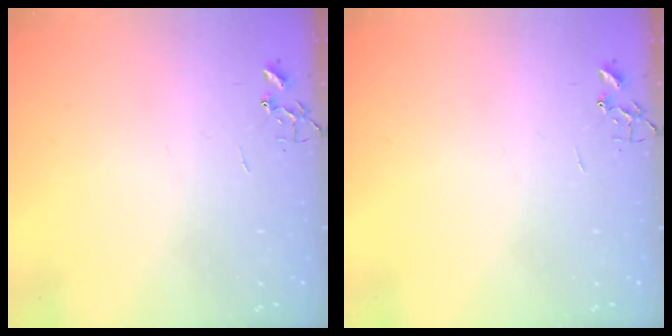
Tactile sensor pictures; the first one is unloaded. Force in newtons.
{"total": 0.0}